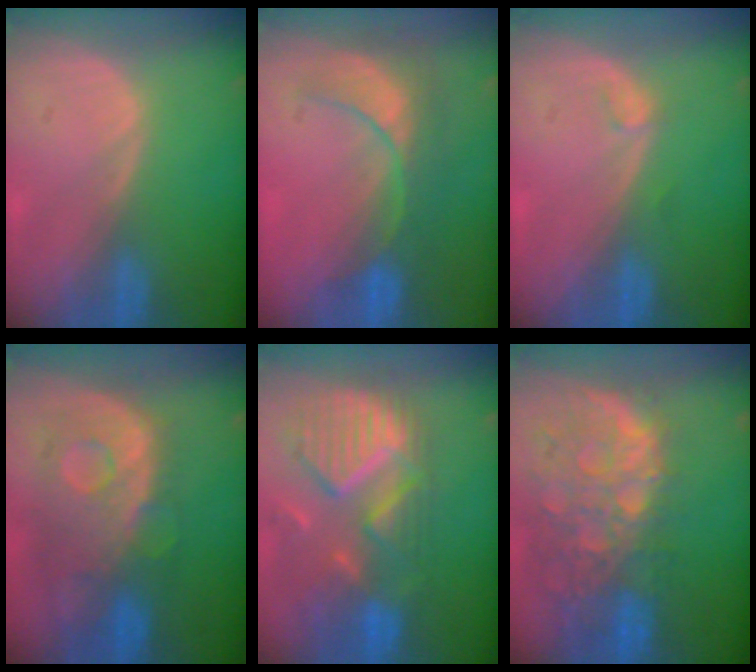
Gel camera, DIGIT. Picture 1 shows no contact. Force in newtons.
{"total": 7.9, "press": 7.4, "slide": 2.6}
{"total": 0.8, "press": 0.7, "slide": 0.1}
{"total": 11.2, "press": 9.7, "slide": 5.5}
{"total": 12.0, "press": 10.4, "slide": 6.0}
{"total": 13.0, "press": 10.7, "slide": 7.4}